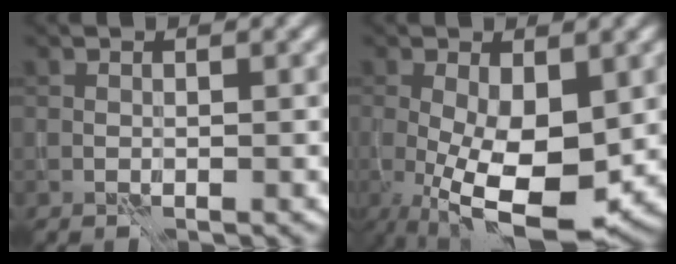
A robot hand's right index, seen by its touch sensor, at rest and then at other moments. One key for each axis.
{"total": 9.6, "fx": -2.1, "fy": 4.1, "fz": 8.5, "tx": -0.149, "ty": -0.018, "tz": -0.034}